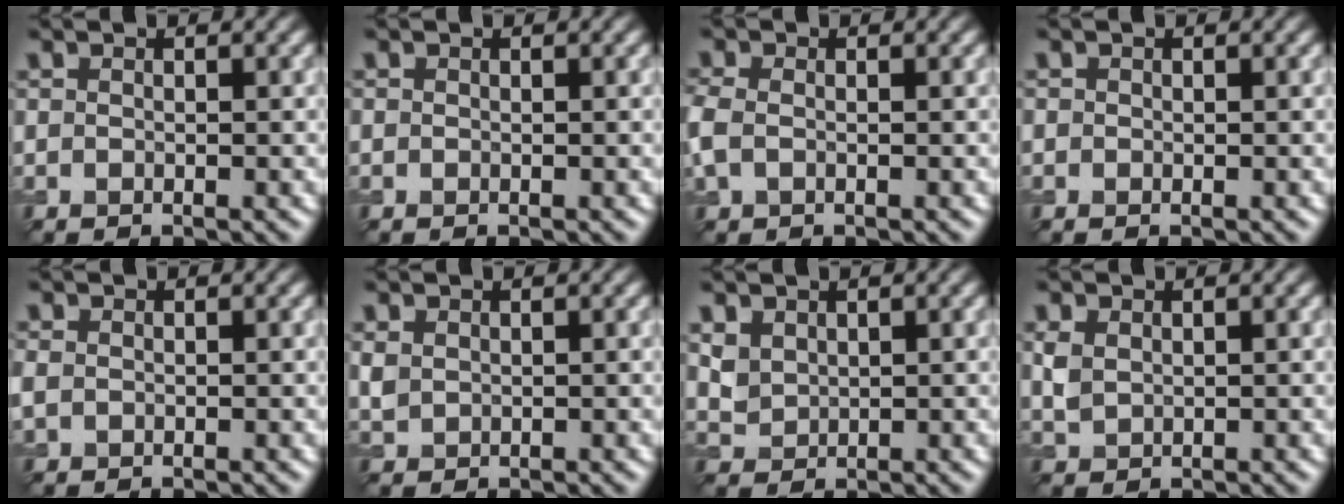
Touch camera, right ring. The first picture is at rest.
{"total": 0.0}
{"total": 2.1, "force": [-0.3, 1.6, 1.4], "torque": [-0.040, 0.001, -0.013]}
{"total": 0.0}
{"total": 1.0, "force": [0.0, 0.9, 0.5], "torque": [-0.013, -0.002, -0.001]}
{"total": 1.2, "force": [0.5, 1.0, 0.5], "torque": [-0.014, 0.000, 0.013]}
{"total": 1.9, "force": [1.0, 1.5, 0.8], "torque": [-0.019, -0.003, 0.025]}
{"total": 1.7, "force": [0.6, 1.3, 0.9], "torque": [-0.026, -0.001, 0.016]}